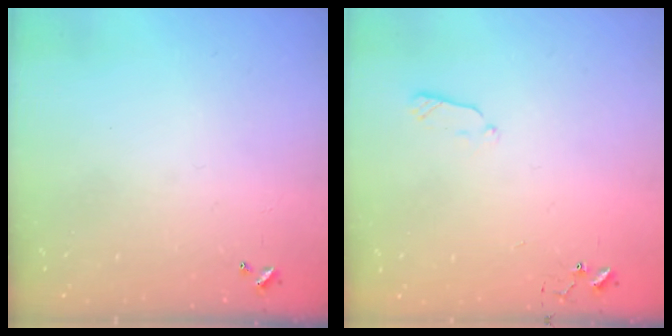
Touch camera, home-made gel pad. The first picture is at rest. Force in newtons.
{"total": 4.7, "press": 4.6, "slide": 0.9}